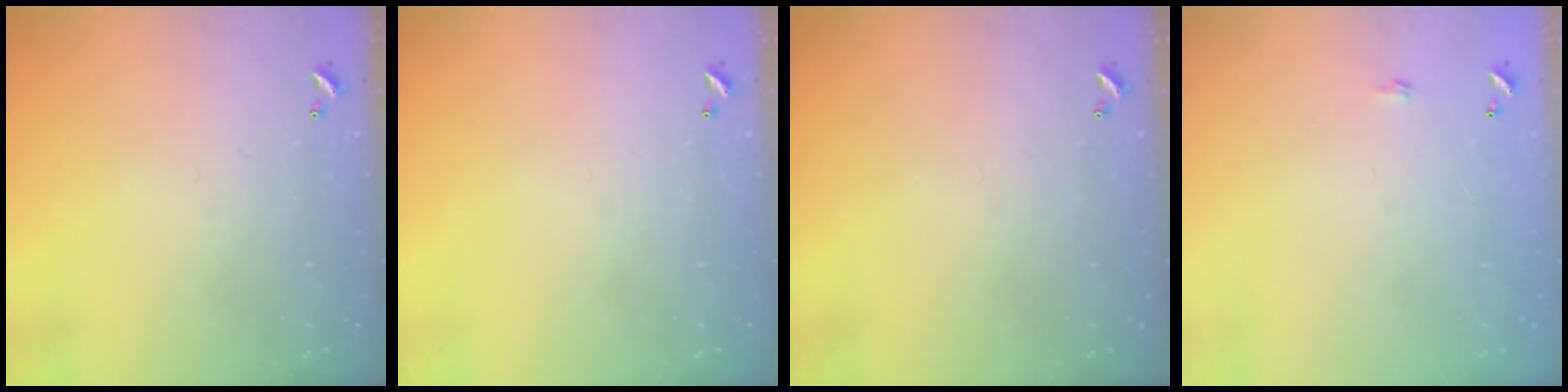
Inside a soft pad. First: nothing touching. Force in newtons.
{"total": 0.0}
{"total": 0.0}
{"total": 0.6, "press": 0.6, "slide": 0.2}